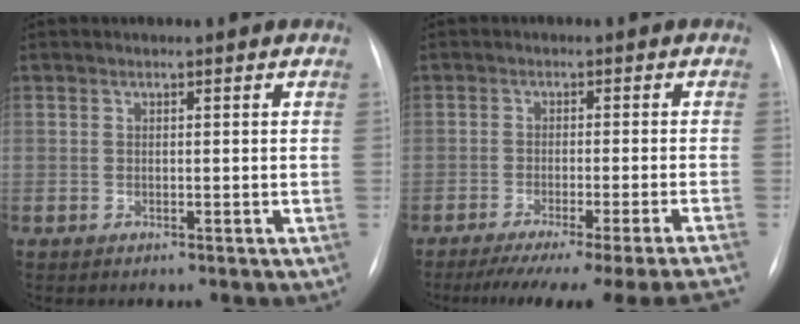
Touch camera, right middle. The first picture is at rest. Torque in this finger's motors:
{"motor_torque": [1.10, -1.04, 0.20, 0.11]}